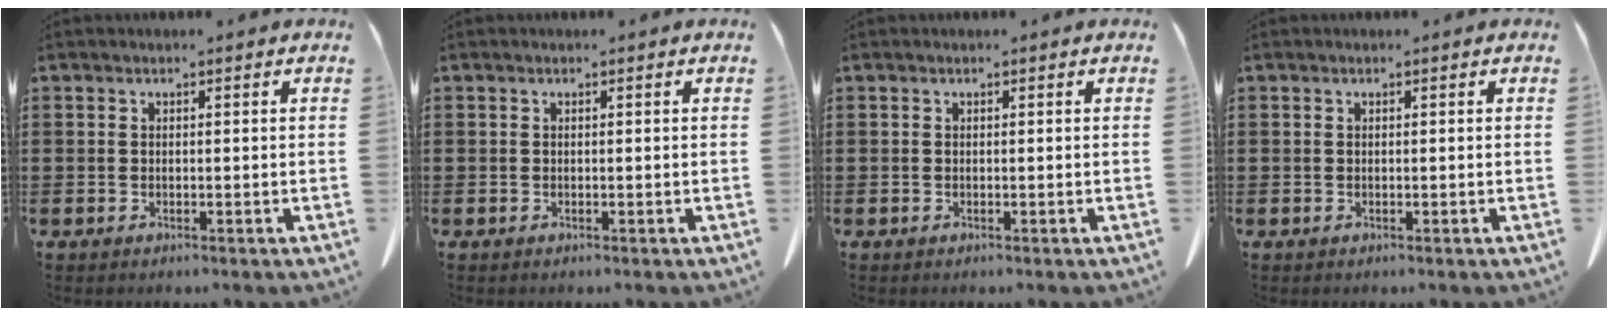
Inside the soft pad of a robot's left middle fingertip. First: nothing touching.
{"total": 0.0}
{"total": 0.0}
{"total": 0.0}